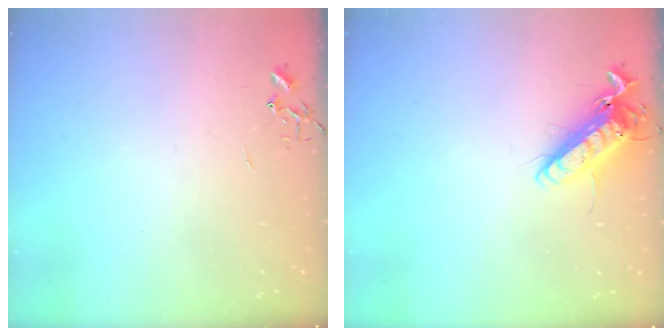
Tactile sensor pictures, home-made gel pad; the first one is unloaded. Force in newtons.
{"total": 14.2, "press": 14.0, "slide": 2.5}